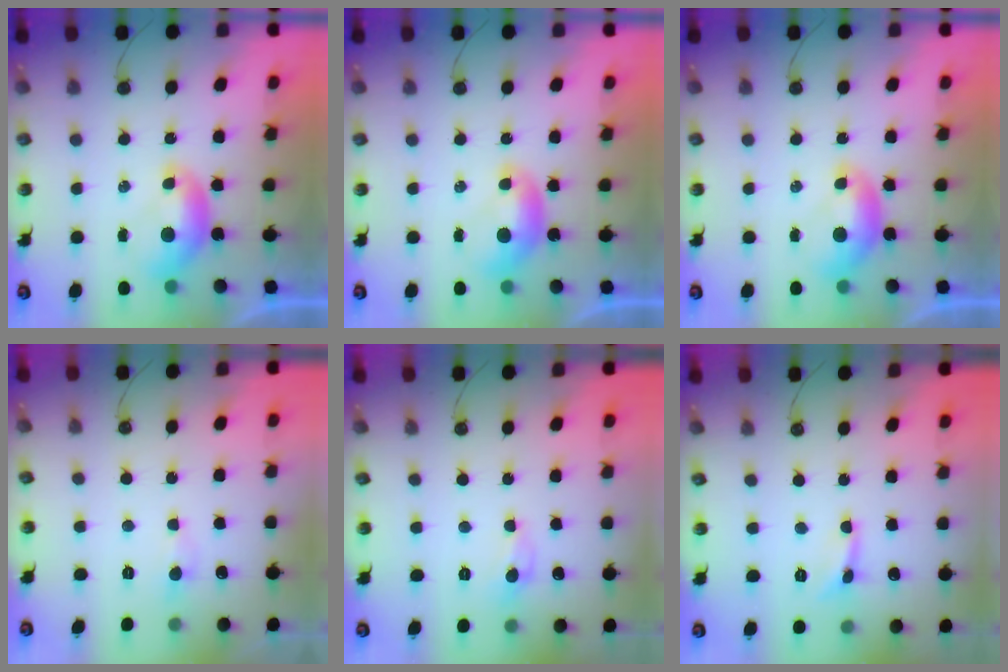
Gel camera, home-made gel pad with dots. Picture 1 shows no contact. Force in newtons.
{"total": 0.0}
{"total": 0.0}
{"total": 0.6, "press": 0.4, "slide": 0.4}
{"total": 0.0}
{"total": 0.7, "press": 0.6, "slide": 0.2}